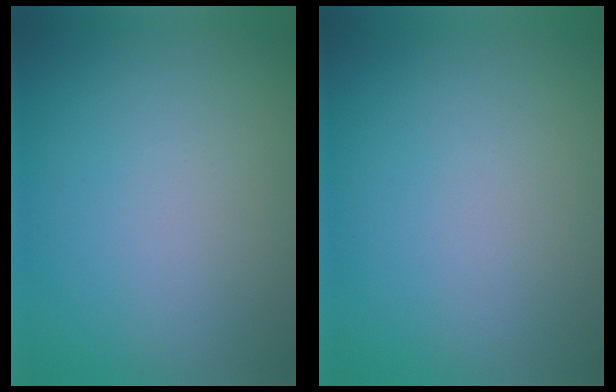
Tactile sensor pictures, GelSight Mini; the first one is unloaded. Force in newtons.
{"total": 0.0}